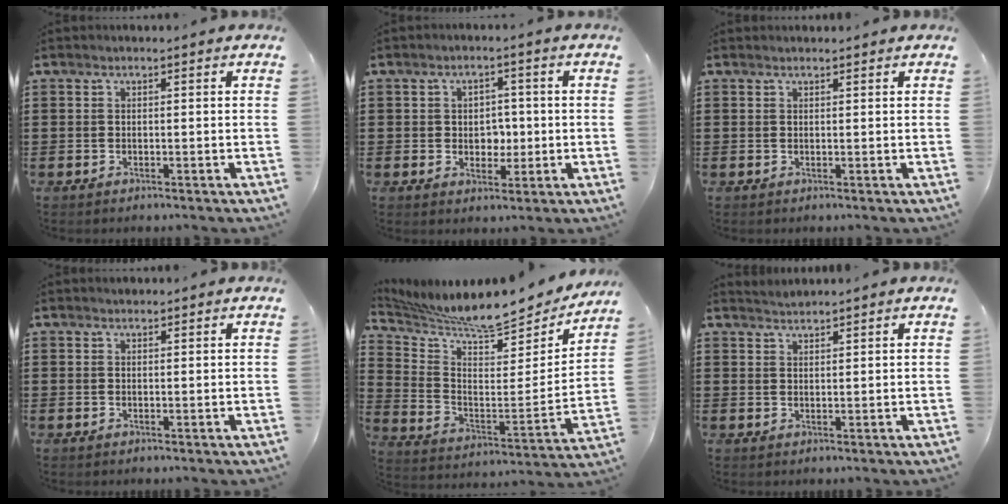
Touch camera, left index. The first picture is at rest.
{"total": 3.7, "force": [0.0, 2.9, 2.2], "torque": [-0.037, 0.002, -0.008]}
{"total": 0.7, "force": [0.6, 0.1, 0.0], "torque": [-0.001, 0.000, 0.013]}
{"total": 0.6, "force": [0.5, 0.2, 0.1], "torque": [-0.002, 0.001, 0.011]}
{"total": 7.7, "force": [7.2, -0.2, 2.7], "torque": [-0.082, -0.068, 0.114]}
{"total": 1.5, "force": [1.5, -0.1, 0.0], "torque": [-0.004, 0.003, 0.030]}